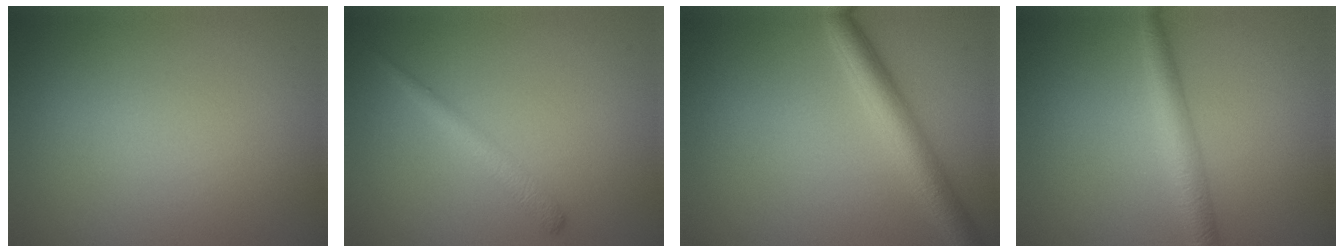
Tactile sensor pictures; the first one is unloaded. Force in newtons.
{"total": 1.8, "press": 1.8, "slide": 0.1}
{"total": 4.2, "press": 4.2, "slide": 0.1}
{"total": 2.9, "press": 2.9, "slide": 0.0}